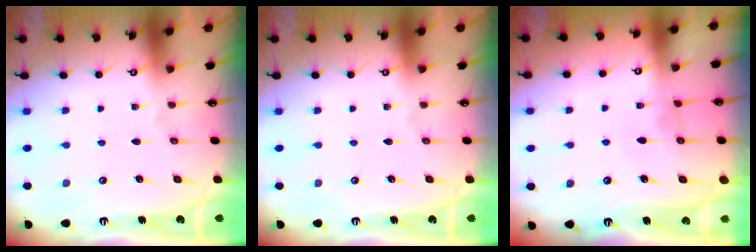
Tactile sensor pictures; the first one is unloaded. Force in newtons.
{"total": 0.0}
{"total": 0.6, "press": 0.4, "slide": 0.5}